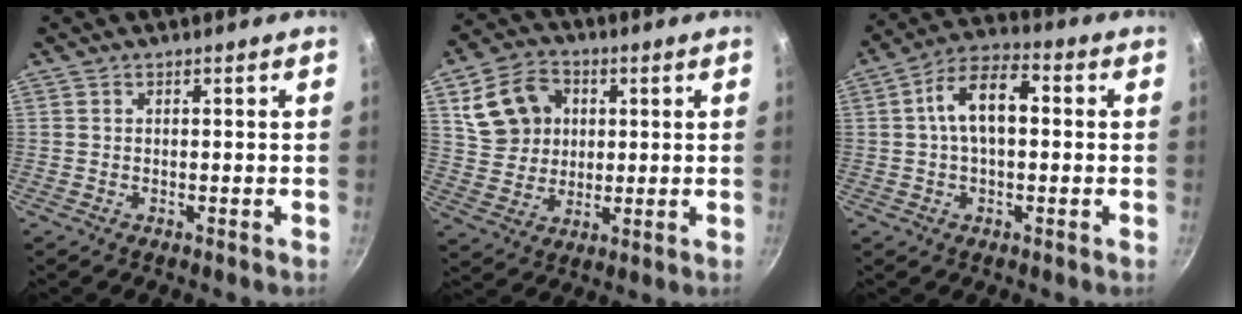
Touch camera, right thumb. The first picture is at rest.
{"total": 12.2, "force": [3.5, 10.0, 5.9], "torque": [-0.081, 0.002, 0.065]}
{"total": 10.6, "force": [1.2, 5.6, 8.8], "torque": [-0.156, 0.031, 0.014]}